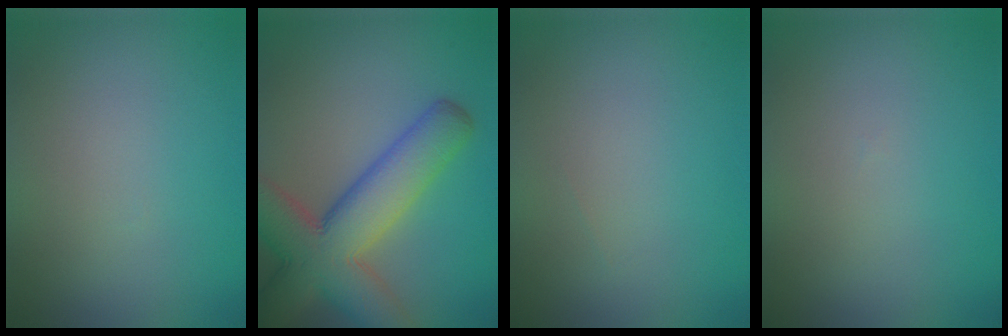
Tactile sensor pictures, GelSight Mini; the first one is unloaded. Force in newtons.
{"total": 9.5, "press": 9.5, "slide": 0.6}
{"total": 0.0}
{"total": 0.0}